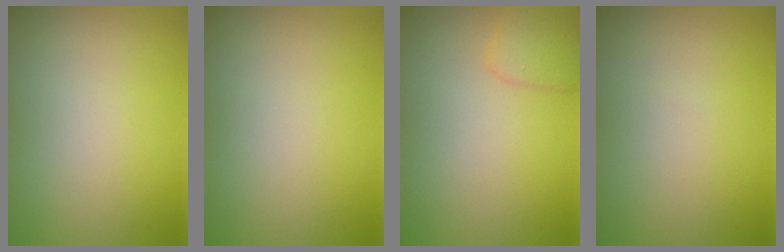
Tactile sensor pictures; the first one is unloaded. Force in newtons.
{"total": 0.0}
{"total": 1.6, "press": 1.6, "slide": 0.1}
{"total": 0.0}